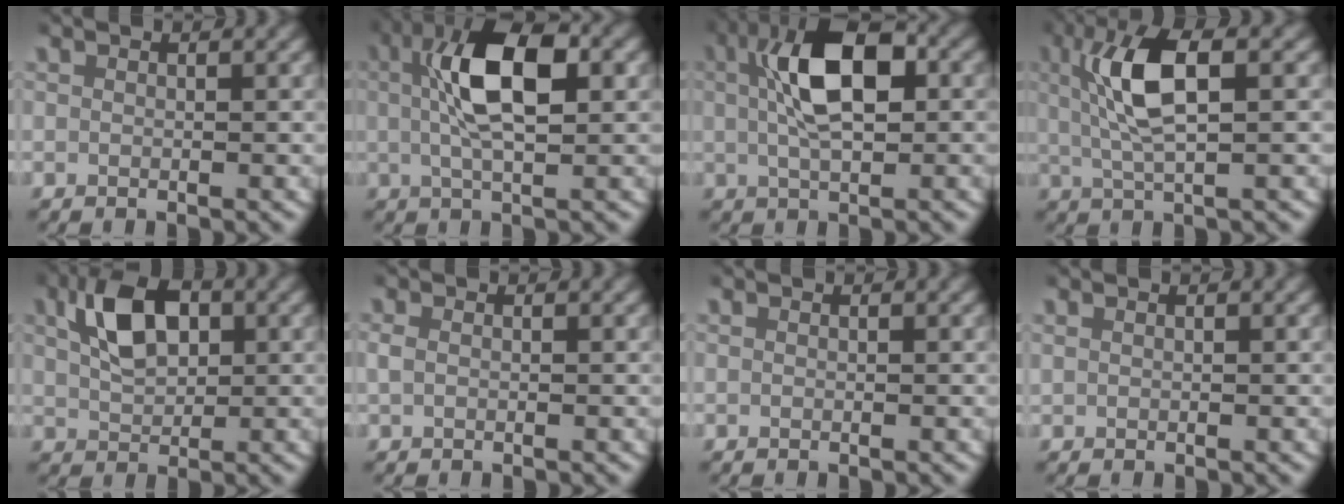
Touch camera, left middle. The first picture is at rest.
{"total": 8.2, "force": [1.2, 3.5, 7.3], "torque": [-0.137, 0.006, 0.019]}
{"total": 8.1, "force": [1.2, 3.8, 7.1], "torque": [-0.131, 0.008, 0.017]}
{"total": 6.3, "force": [1.2, 1.9, 5.9], "torque": [-0.125, 0.008, 0.017]}
{"total": 5.9, "force": [1.7, 3.5, 4.4], "torque": [-0.081, 0.004, 0.031]}
{"total": 0.9, "force": [0.0, 0.6, 0.6], "torque": [-0.020, -0.001, 0.001]}
{"total": 0.0}
{"total": 0.0}